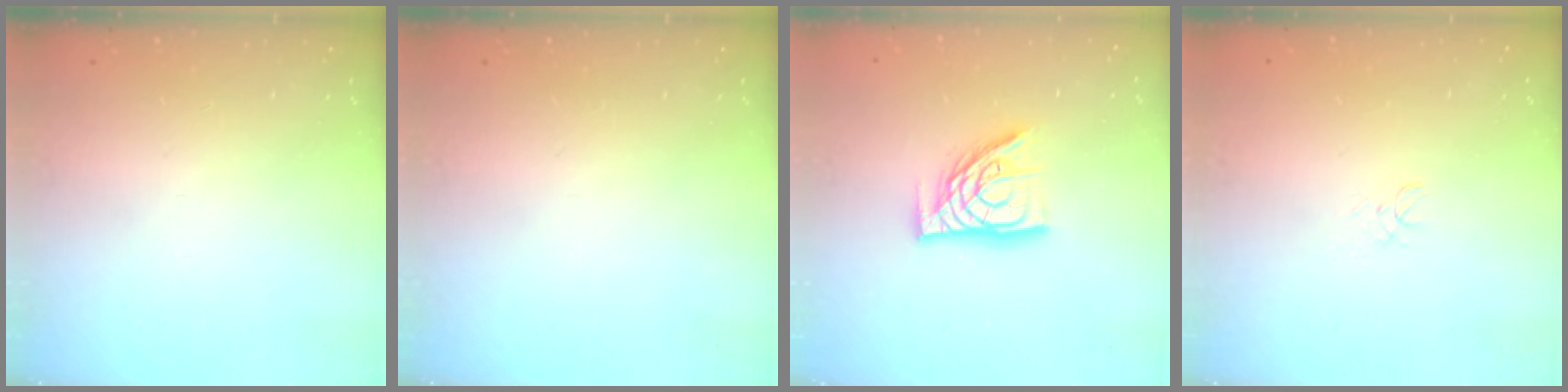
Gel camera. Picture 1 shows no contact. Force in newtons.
{"total": 0.0}
{"total": 12.9, "press": 12.8, "slide": 1.4}
{"total": 3.0, "press": 3.0, "slide": 0.2}